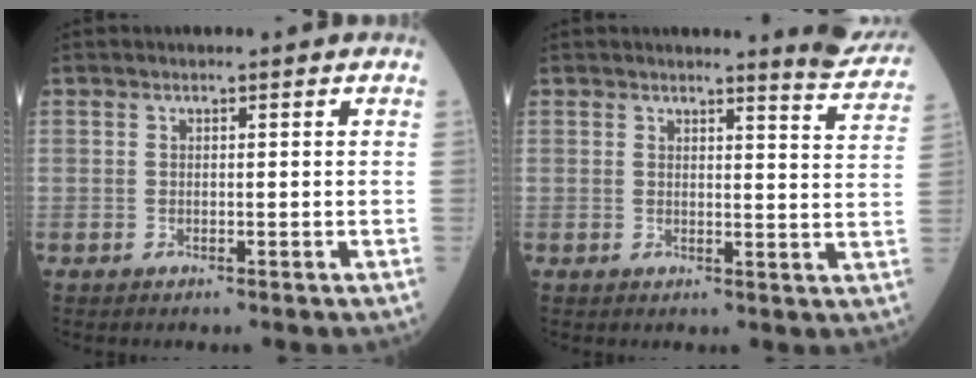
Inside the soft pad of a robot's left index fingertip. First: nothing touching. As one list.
[{"total": 6.0, "force": [6.0, 0.0, 0.7], "torque": [-0.007, -0.042, 0.051]}]